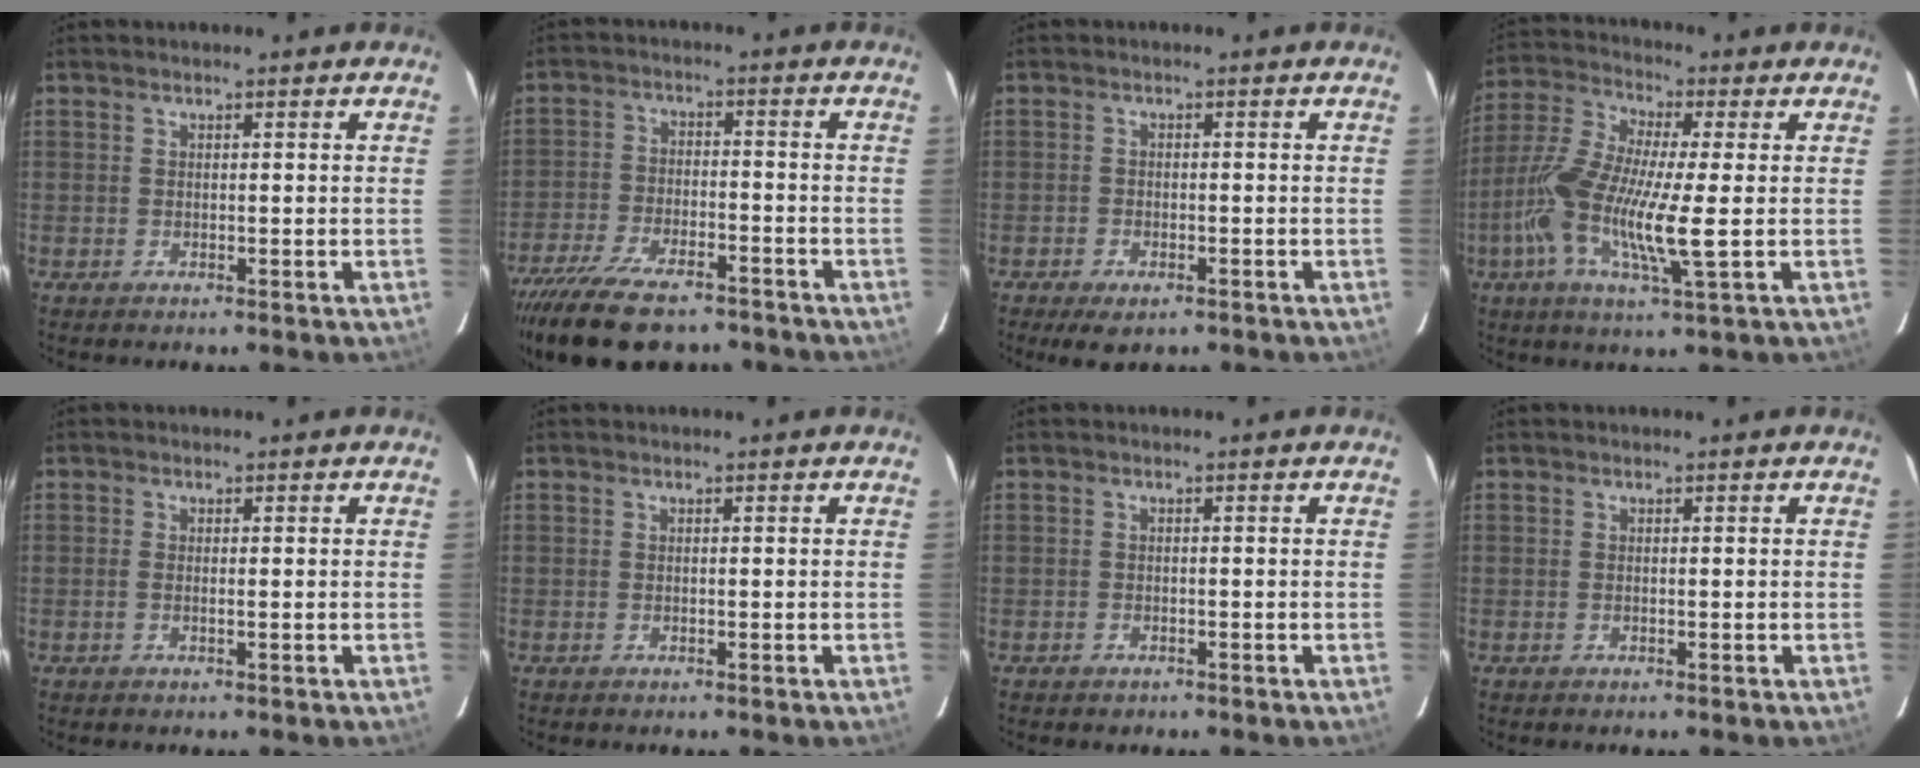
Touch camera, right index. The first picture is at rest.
{"total": 17.1, "force": [-13.4, 6.2, 8.6], "torque": [-0.184, -0.028, -0.220]}
{"total": 5.0, "force": [-3.5, 2.3, 2.7], "torque": [-0.067, -0.017, -0.057]}
{"total": 14.3, "force": [-2.3, 2.1, 13.9], "torque": [-0.285, -0.005, -0.057]}
{"total": 0.9, "force": [-0.2, 0.0, 0.9], "torque": [-0.021, -0.001, -0.006]}
{"total": 0.0}
{"total": 1.3, "force": [-0.9, 0.9, 0.1], "torque": [-0.004, 0.001, -0.013]}
{"total": 0.0}